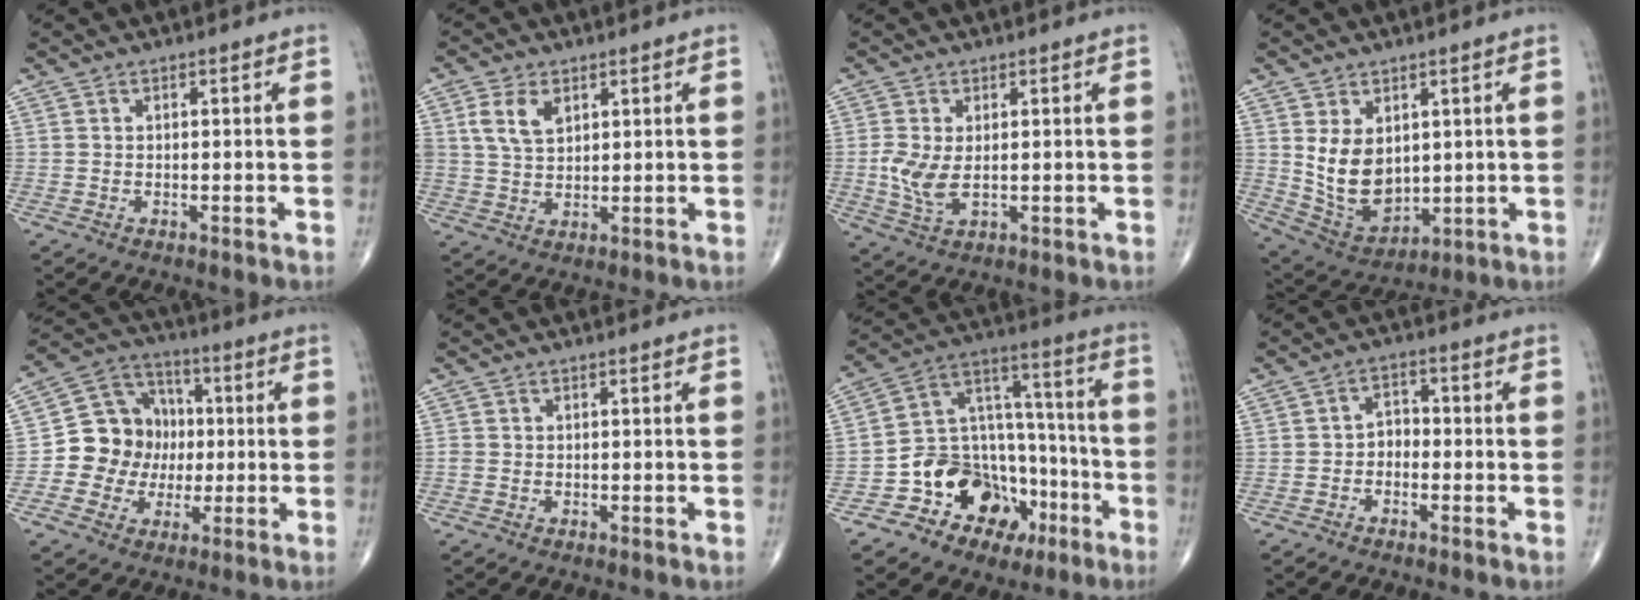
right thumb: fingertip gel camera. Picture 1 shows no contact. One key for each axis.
{"total": 6.4, "fx": 2.6, "fy": 4.0, "fz": 4.3, "tx": -0.074, "ty": -0.007, "tz": 0.053}
{"total": 6.0, "fx": 0.0, "fy": 3.3, "fz": 4.9, "tx": -0.113, "ty": -0.011, "tz": 0.006}
{"total": 10.8, "fx": 1.9, "fy": 7.4, "fz": 7.6, "tx": -0.113, "ty": -0.021, "tz": 0.062}
{"total": 13.3, "fx": -0.7, "fy": 11.9, "fz": 5.8, "tx": -0.052, "ty": 0.034, "tz": -0.014}
{"total": 0.9, "fx": -0.2, "fy": 0.8, "fz": 0.4, "tx": -0.008, "ty": 0.001, "tz": -0.006}
{"total": 19.9, "fx": -9.2, "fy": 14.6, "fz": 9.9, "tx": -0.100, "ty": 0.105, "tz": -0.144}
{"total": 3.4, "fx": -1.2, "fy": 2.5, "fz": 1.9, "tx": -0.013, "ty": 0.021, "tz": -0.033}